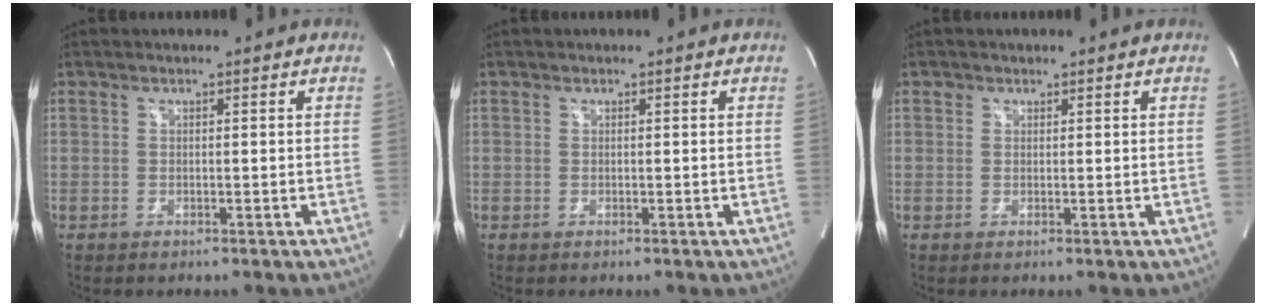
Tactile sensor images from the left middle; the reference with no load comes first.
{"total": 0.0}
{"total": 0.7, "force": [0.5, 0.5, 0.0], "torque": [0.005, -0.002, 0.005]}